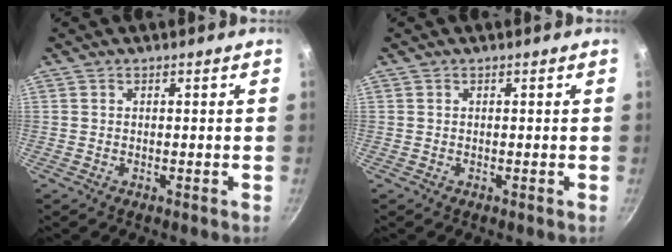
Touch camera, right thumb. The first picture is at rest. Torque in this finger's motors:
{"motor_torque": [0.00, 0.00, -0.05, 0.15, 0.01]}